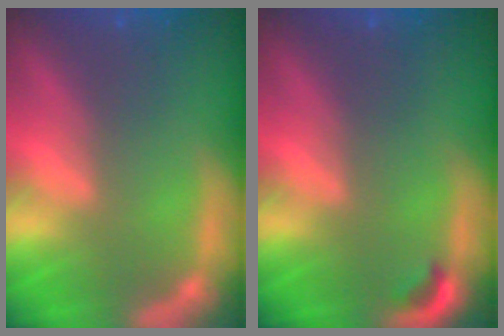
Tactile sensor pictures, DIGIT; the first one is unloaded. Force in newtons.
{"total": 0.9}